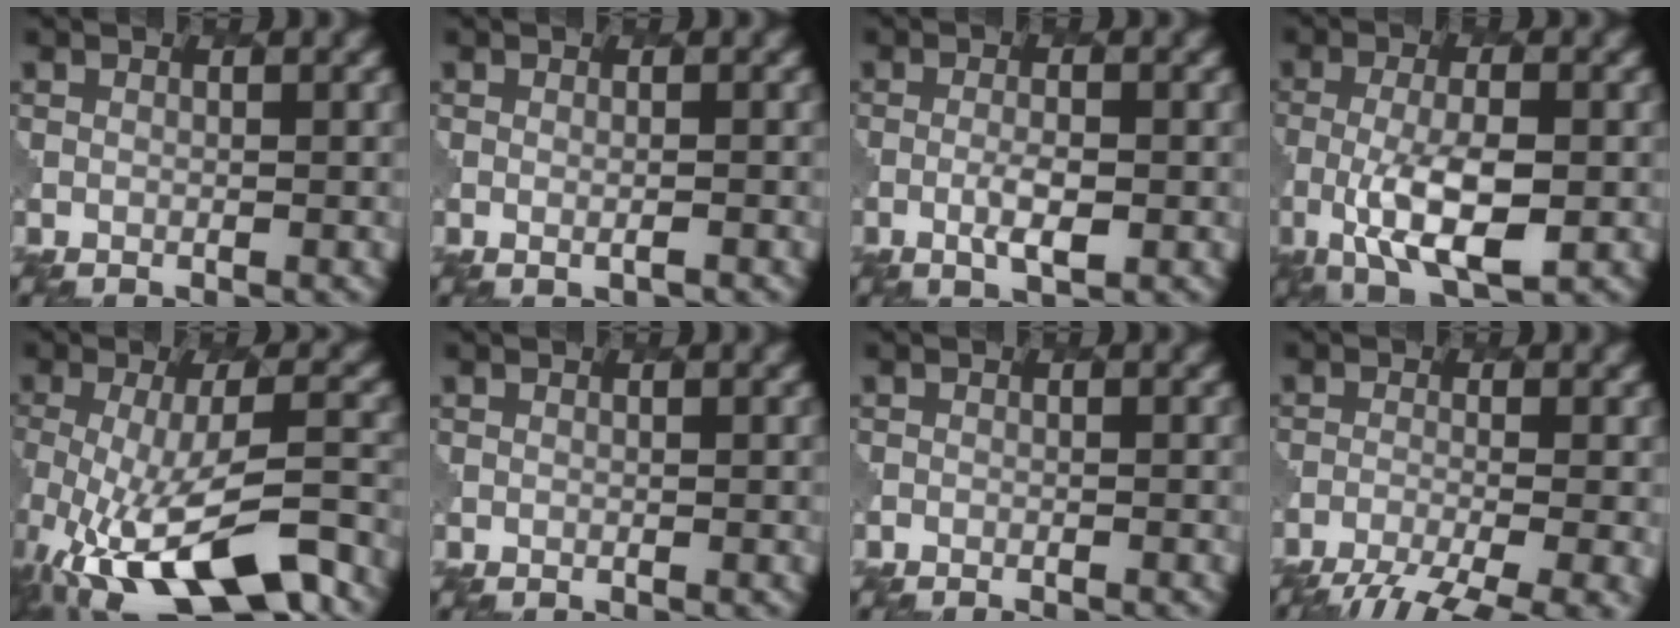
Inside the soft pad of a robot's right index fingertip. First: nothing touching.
{"total": 1.0, "force": [0.1, 0.3, 1.0], "torque": [-0.013, -0.005, 0.003]}
{"total": 2.3, "force": [-0.5, 0.6, 2.2], "torque": [-0.044, -0.003, -0.009]}
{"total": 6.9, "force": [-1.8, 2.5, 6.2], "torque": [-0.120, -0.007, -0.029]}
{"total": 12.3, "force": [-6.4, 3.8, 9.8], "torque": [-0.179, -0.020, -0.098]}
{"total": 0.0}
{"total": 1.4, "force": [-1.4, 0.3, 0.3], "torque": [0.010, 0.002, -0.021]}
{"total": 7.5, "force": [-5.6, 1.7, 4.7], "torque": [-0.080, -0.027, -0.082]}